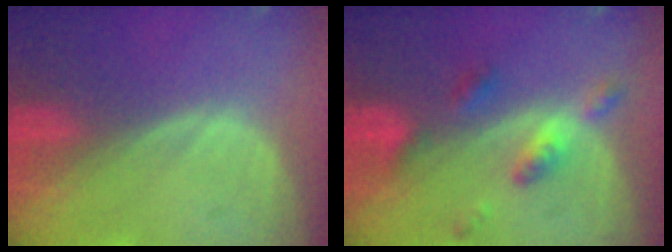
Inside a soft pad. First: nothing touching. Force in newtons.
{"total": 5.6, "press": 4.8, "slide": 2.8}